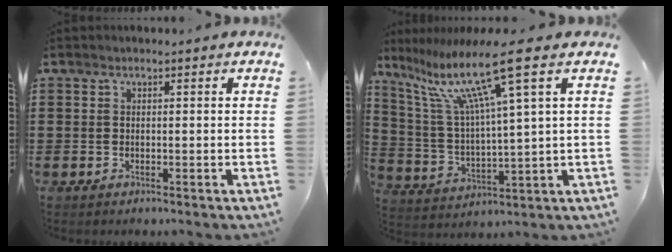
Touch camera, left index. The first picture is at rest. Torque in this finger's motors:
{"motor_torque": [1.10, -1.04, 0.88, 0.21]}